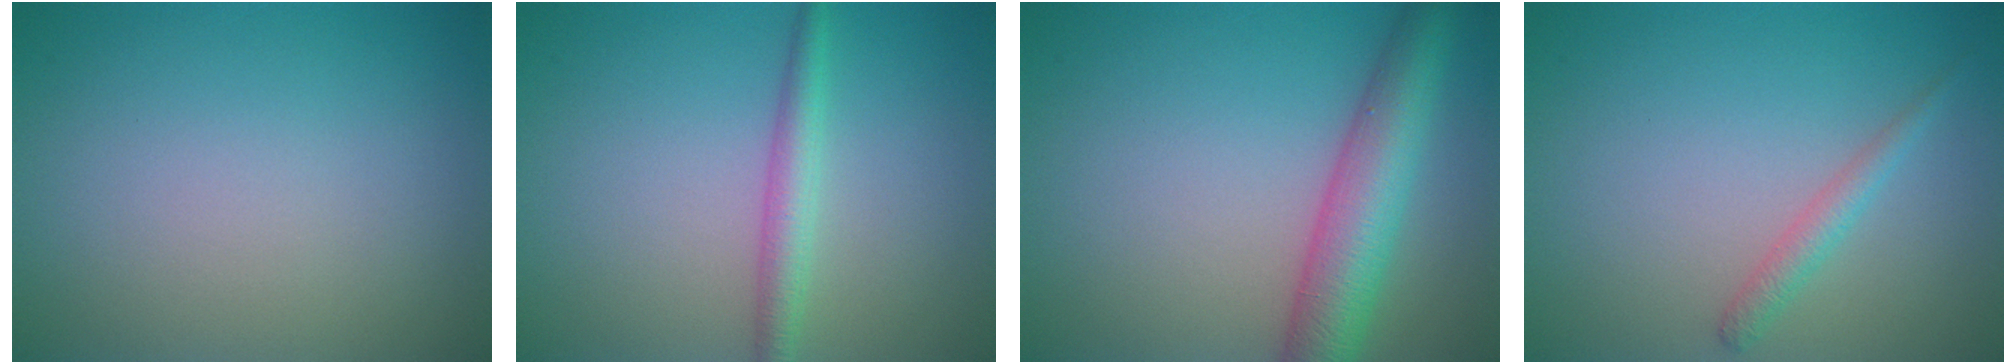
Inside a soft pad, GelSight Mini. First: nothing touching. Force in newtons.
{"total": 2.4, "press": 2.4, "slide": 0.1}
{"total": 6.4, "press": 6.4, "slide": 0.3}
{"total": 1.6, "press": 1.6, "slide": 0.0}